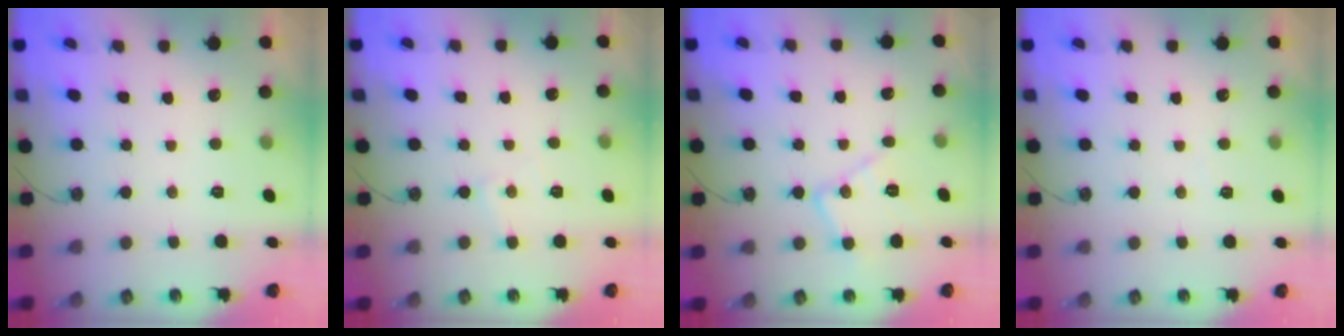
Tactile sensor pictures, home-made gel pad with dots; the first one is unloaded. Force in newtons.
{"total": 3.5, "press": 3.4, "slide": 0.5}
{"total": 11.6, "press": 11.6, "slide": 0.3}
{"total": 2.9, "press": 2.8, "slide": 0.5}